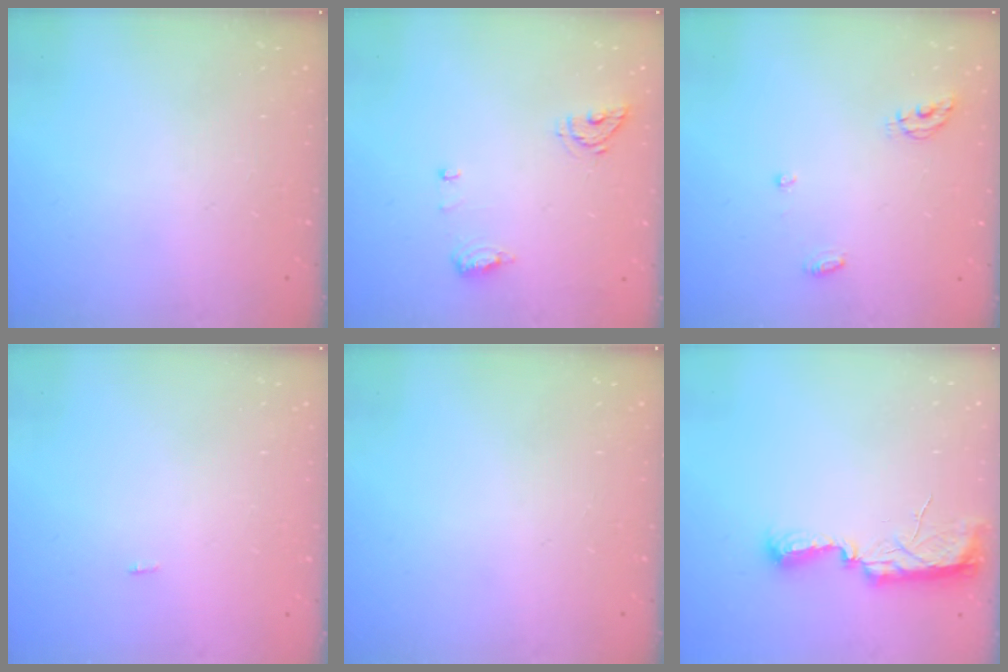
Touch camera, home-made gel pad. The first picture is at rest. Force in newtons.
{"total": 6.9, "press": 6.7, "slide": 1.7}
{"total": 4.9, "press": 4.8, "slide": 0.4}
{"total": 6.1, "press": 1.7, "slide": 5.9}
{"total": 0.0}
{"total": 10.5, "press": 9.0, "slide": 5.3}